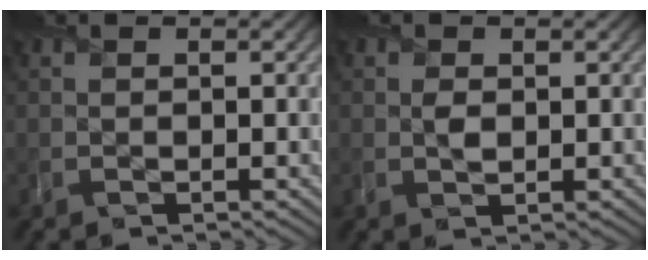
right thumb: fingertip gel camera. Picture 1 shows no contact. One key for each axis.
{"total": 1.4, "fx": 0.2, "fy": 1.0, "fz": 1.0, "tx": -0.022, "ty": -0.003, "tz": 0.002}